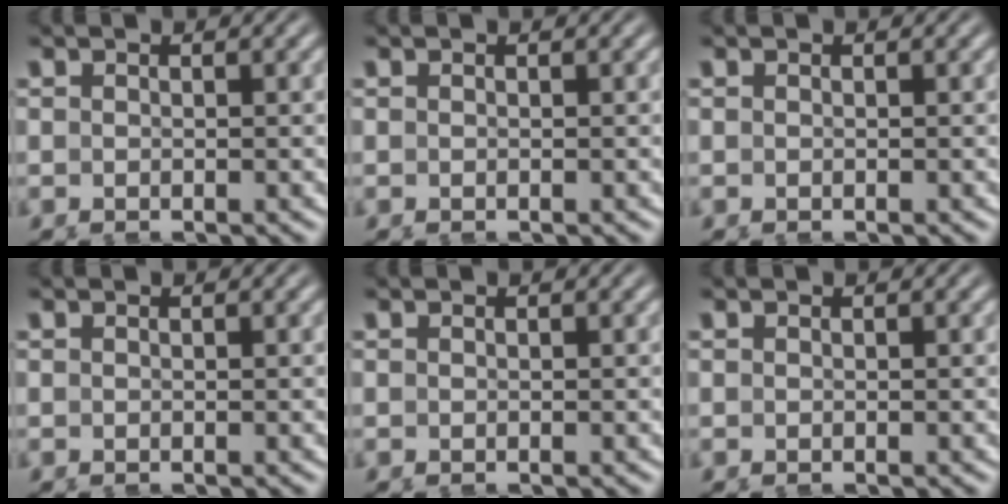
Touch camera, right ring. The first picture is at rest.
{"total": 0.0}
{"total": 0.0}
{"total": 0.0}
{"total": 0.0}
{"total": 0.0}